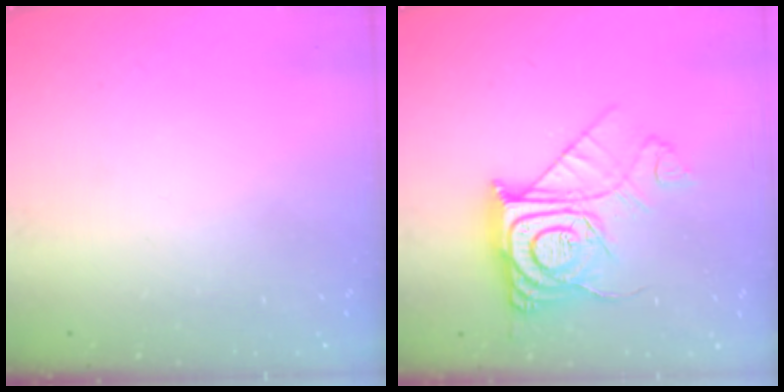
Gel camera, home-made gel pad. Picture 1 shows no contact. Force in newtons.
{"total": 15.1, "press": 15.0, "slide": 1.4}